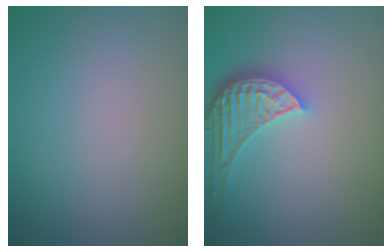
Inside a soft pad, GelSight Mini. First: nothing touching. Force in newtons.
{"total": 4.3, "press": 3.5, "slide": 2.6}